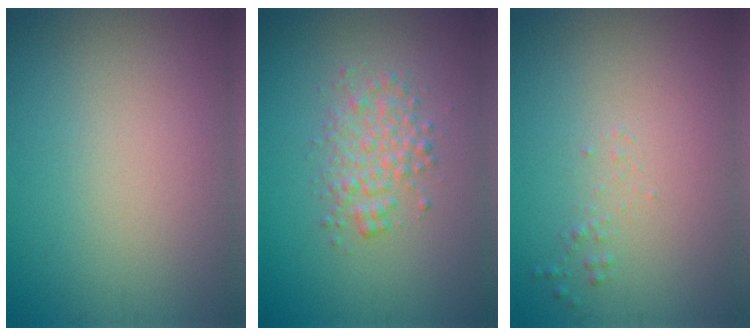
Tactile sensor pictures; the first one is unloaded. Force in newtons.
{"total": 2.8, "press": 2.8, "slide": 0.0}
{"total": 0.6, "press": 0.6, "slide": 0.0}